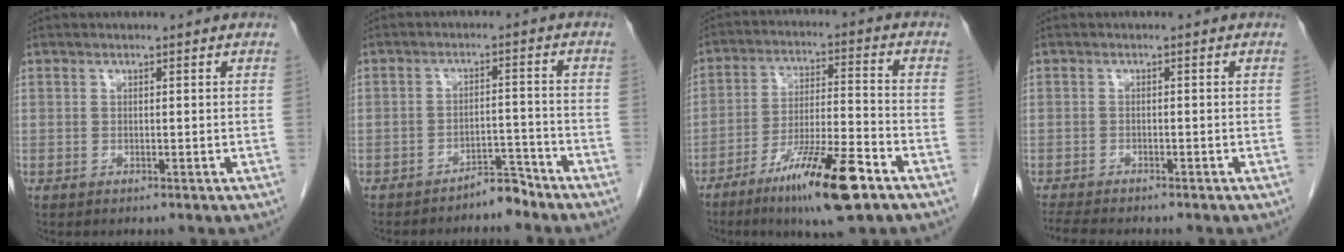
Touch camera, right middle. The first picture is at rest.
{"total": 3.5, "force": [-3.4, 0.6, 0.8], "torque": [-0.005, -0.003, -0.054]}
{"total": 13.7, "force": [-8.2, 1.1, 10.9], "torque": [-0.195, -0.025, -0.140]}
{"total": 6.2, "force": [-5.4, 1.2, 2.8], "torque": [-0.048, -0.012, -0.083]}